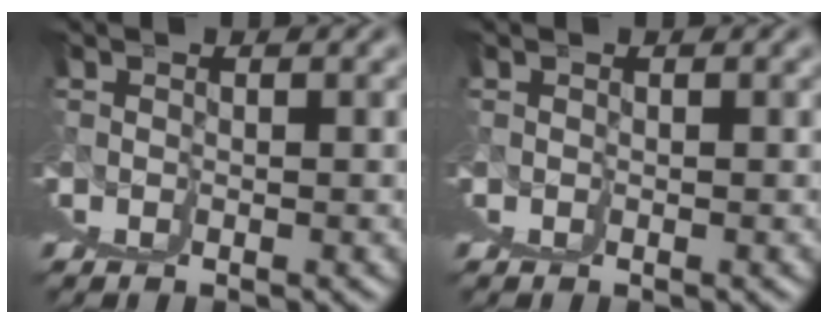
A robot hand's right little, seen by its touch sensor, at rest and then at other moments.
{"total": 0.0}